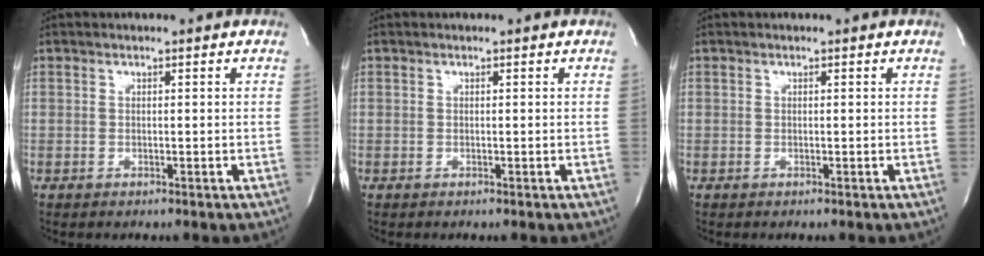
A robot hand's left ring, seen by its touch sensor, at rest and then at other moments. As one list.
[{"total": 0.0}, {"total": 0.0}]